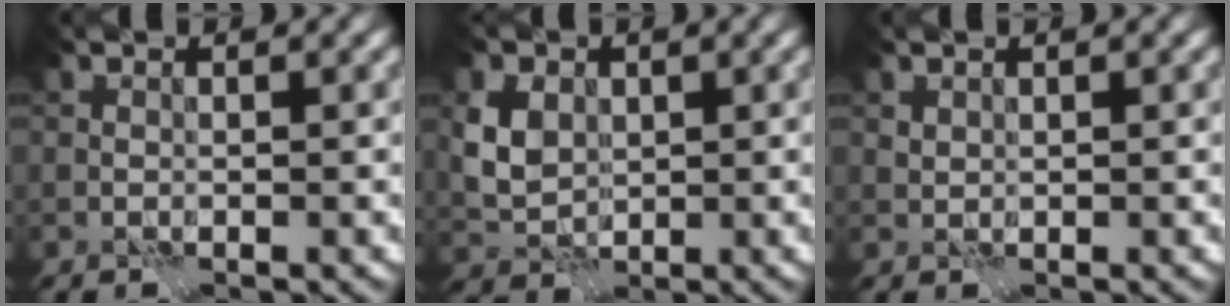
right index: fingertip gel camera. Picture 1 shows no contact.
{"total": 4.6, "force": [1.0, 3.6, 2.7], "torque": [-0.064, 0.007, 0.016]}
{"total": 0.6, "force": [0.5, 0.4, 0.1], "torque": [-0.006, 0.000, 0.012]}